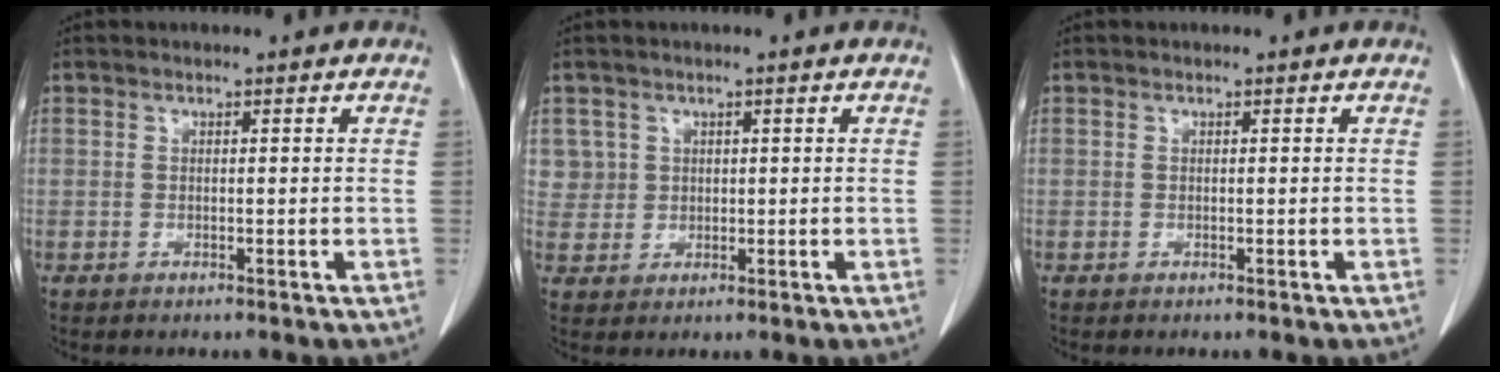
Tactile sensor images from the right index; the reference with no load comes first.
{"total": 3.3, "force": [1.3, 3.0, -0.3], "torque": [0.027, 0.003, 0.022]}
{"total": 0.0}